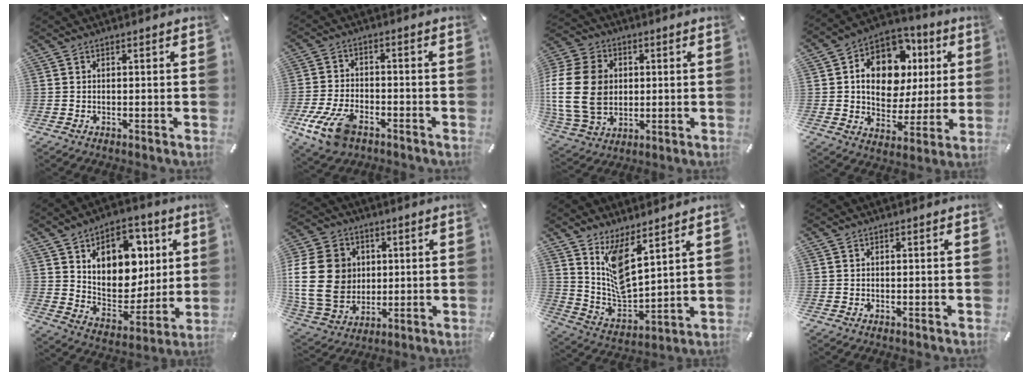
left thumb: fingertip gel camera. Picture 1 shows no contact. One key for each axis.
{"total": 11.1, "fx": -5.7, "fy": 6.2, "fz": 7.1, "tx": -0.160, "ty": 0.019, "tz": -0.105}
{"total": 18.7, "fx": 0.9, "fy": 15.0, "fz": 11.0, "tx": -0.241, "ty": 0.003, "tz": 0.013}
{"total": 14.4, "fx": 4.1, "fy": 11.1, "fz": 8.3, "tx": -0.146, "ty": -0.020, "tz": 0.079}
{"total": 15.1, "fx": 6.3, "fy": 11.4, "fz": 7.7, "tx": -0.115, "ty": -0.034, "tz": 0.120}
{"total": 19.2, "fx": 1.9, "fy": 16.2, "fz": 10.2, "tx": -0.213, "ty": 0.003, "tz": 0.038}
{"total": 9.9, "fx": 6.8, "fy": 4.0, "fz": 5.9, "tx": -0.123, "ty": -0.053, "tz": 0.131}
{"total": 0.0}